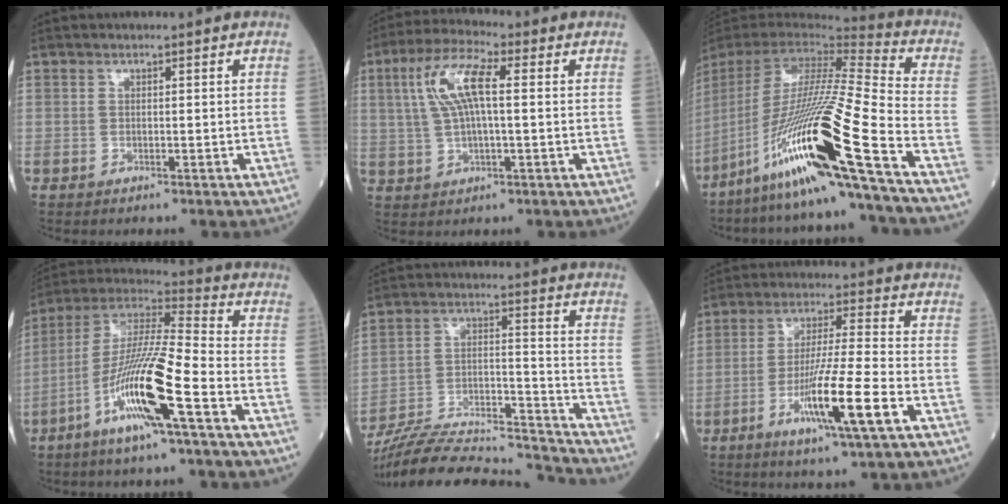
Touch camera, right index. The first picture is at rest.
{"total": 8.9, "force": [1.8, 2.0, 8.4], "torque": [-0.180, 0.021, 0.035]}
{"total": 25.8, "force": [-14.3, -0.8, 21.5], "torque": [-0.422, -0.052, -0.269]}
{"total": 15.3, "force": [-6.4, 0.3, 13.9], "torque": [-0.279, -0.007, -0.126]}
{"total": 23.4, "force": [-22.1, 1.7, 7.5], "torque": [-0.133, 0.003, -0.346]}
{"total": 11.7, "force": [-4.7, -0.4, 10.7], "torque": [-0.199, -0.016, -0.088]}